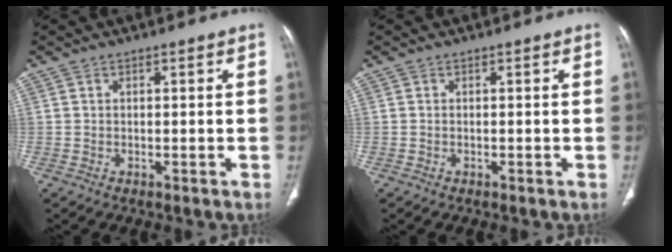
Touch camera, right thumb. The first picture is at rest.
{"total": 0.0}